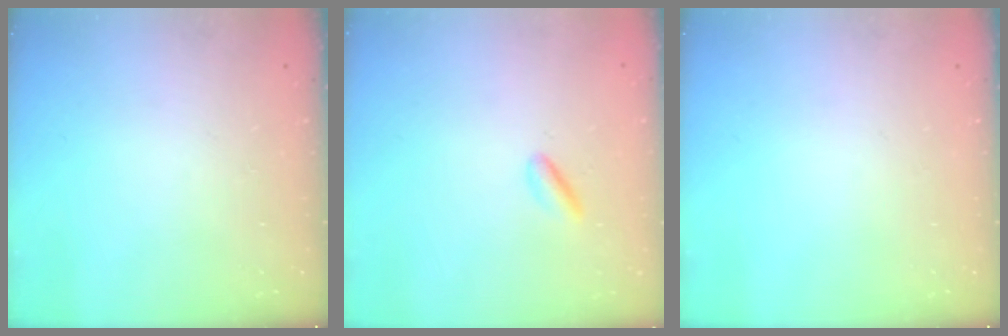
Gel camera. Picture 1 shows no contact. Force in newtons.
{"total": 2.2, "press": 2.2, "slide": 0.3}
{"total": 0.0}